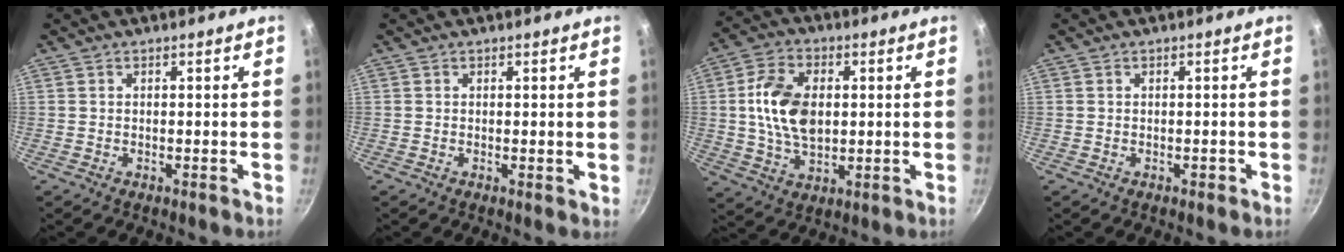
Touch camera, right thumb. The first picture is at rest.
{"total": 0.7, "force": [0.2, 0.3, 0.6], "torque": [-0.007, -0.003, 0.001]}
{"total": 13.0, "force": [1.3, 8.3, 9.9], "torque": [-0.164, 0.003, 0.021]}
{"total": 0.6, "force": [-0.3, 0.5, 0.3], "torque": [0.000, 0.004, -0.003]}